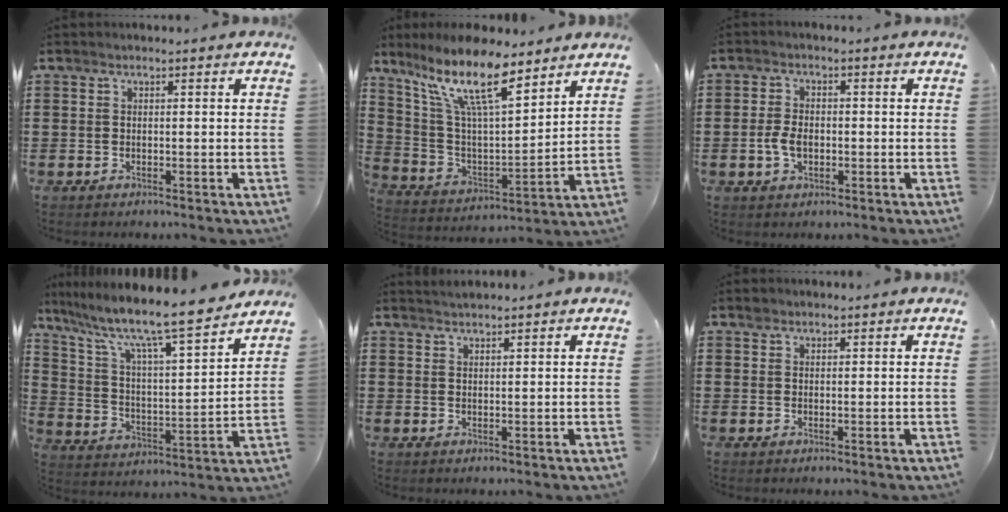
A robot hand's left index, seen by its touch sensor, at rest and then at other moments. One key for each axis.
{"total": 13.7, "fx": 9.2, "fy": 3.5, "fz": 9.6, "tx": -0.217, "ty": -0.038, "tz": 0.160}
{"total": 3.8, "fx": -0.7, "fy": 2.2, "fz": 2.9, "tx": -0.076, "ty": -0.004, "tz": -0.019}
{"total": 9.8, "fx": 8.3, "fy": 0.4, "fz": 5.1, "tx": -0.135, "ty": -0.063, "tz": 0.134}
{"total": 1.3, "fx": 1.3, "fy": 0.0, "fz": 0.1, "tx": -0.004, "ty": 0.001, "tz": 0.025}
{"total": 1.1, "fx": 0.8, "fy": 0.7, "fz": 0.1, "tx": -0.004, "ty": 0.003, "tz": 0.017}